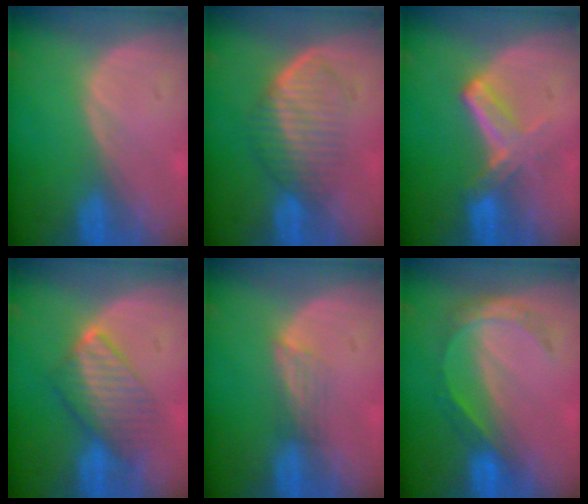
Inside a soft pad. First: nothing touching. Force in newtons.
{"total": 6.8, "press": 6.1, "slide": 3.1}
{"total": 5.8, "press": 5.4, "slide": 2.1}
{"total": 6.4, "press": 6.4, "slide": 0.6}
{"total": 2.4, "press": 1.9, "slide": 1.5}
{"total": 5.5, "press": 4.8, "slide": 2.8}